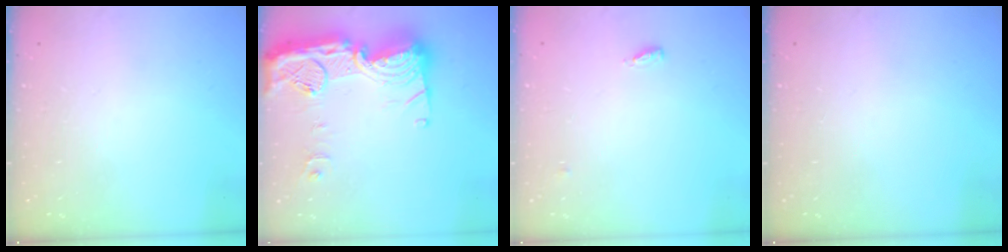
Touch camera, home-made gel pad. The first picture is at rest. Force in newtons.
{"total": 23.2, "press": 23.1, "slide": 2.1}
{"total": 3.4, "press": 3.2, "slide": 1.2}
{"total": 0.0}